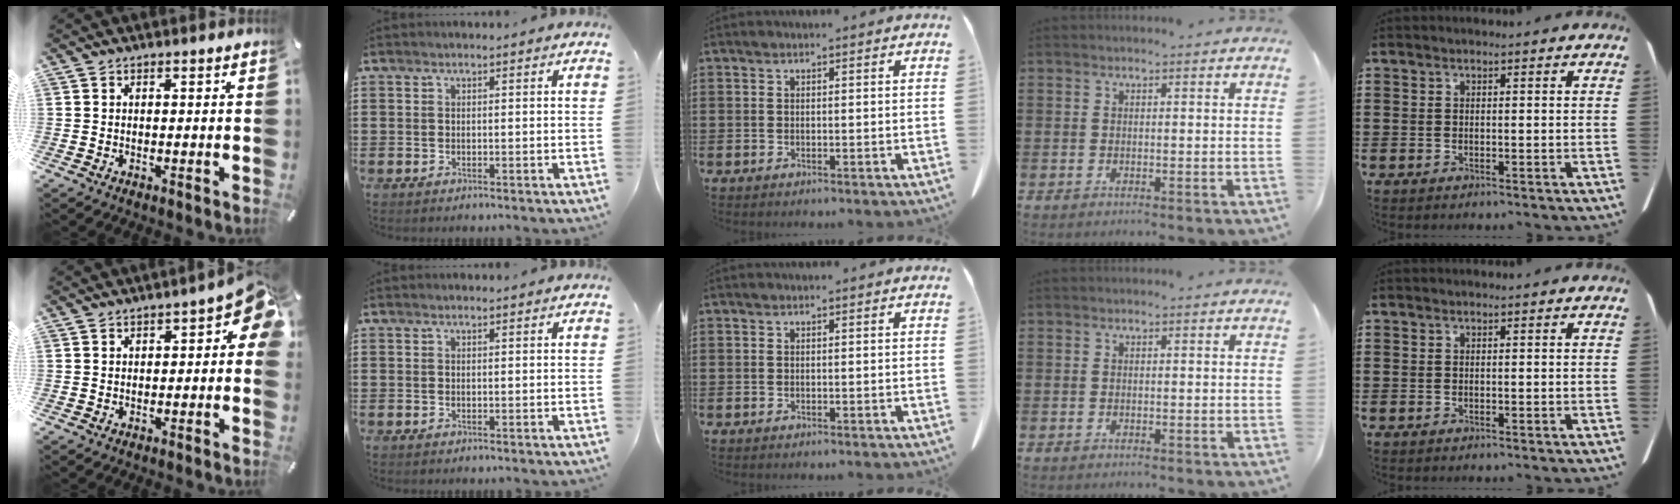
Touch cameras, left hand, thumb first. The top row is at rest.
{"thumb": {"total": 5.1, "force": [0.3, 2.6, 4.4], "torque": [-0.057, 0.001, 0.002]}}